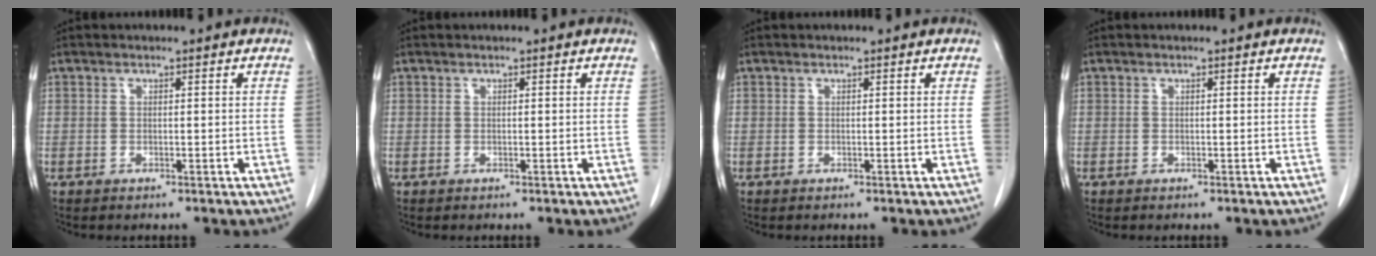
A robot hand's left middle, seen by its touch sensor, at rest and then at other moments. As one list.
[{"total": 0.0}, {"total": 0.0}, {"total": 0.0}]